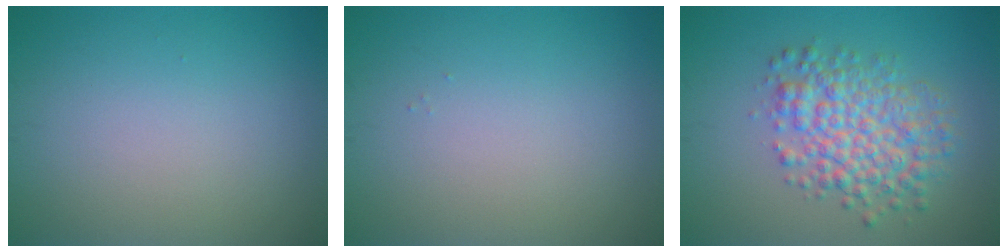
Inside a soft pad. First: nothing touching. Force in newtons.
{"total": 0.0}
{"total": 5.7, "press": 5.7, "slide": 0.1}